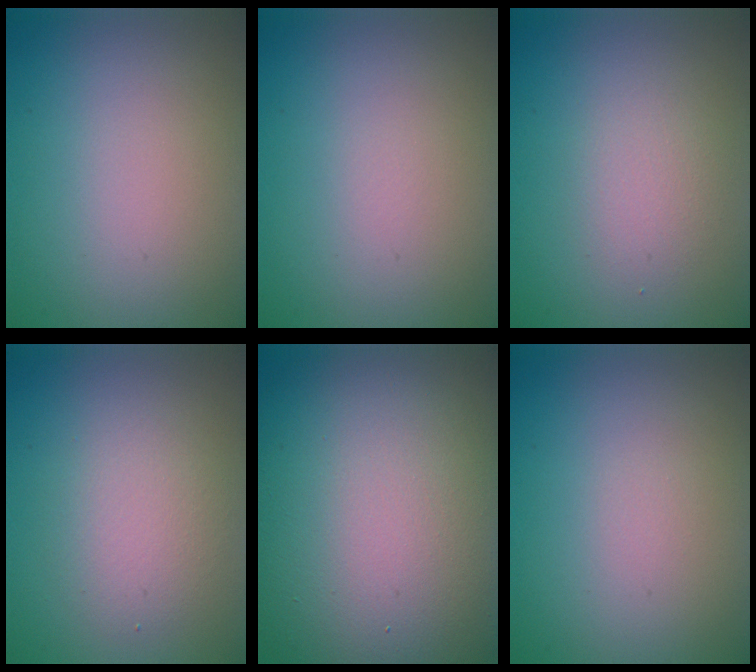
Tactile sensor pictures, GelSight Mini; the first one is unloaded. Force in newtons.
{"total": 0.0}
{"total": 1.7, "press": 1.7, "slide": 0.1}
{"total": 2.9, "press": 2.8, "slide": 0.2}
{"total": 18.1, "press": 18.1, "slide": 1.2}
{"total": 0.0}